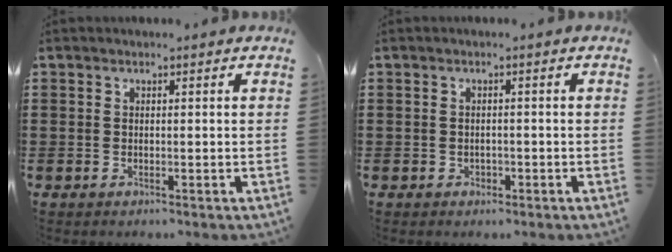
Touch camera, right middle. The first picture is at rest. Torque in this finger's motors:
{"motor_torque": [2.14, 0.00, 0.00, 0.01]}